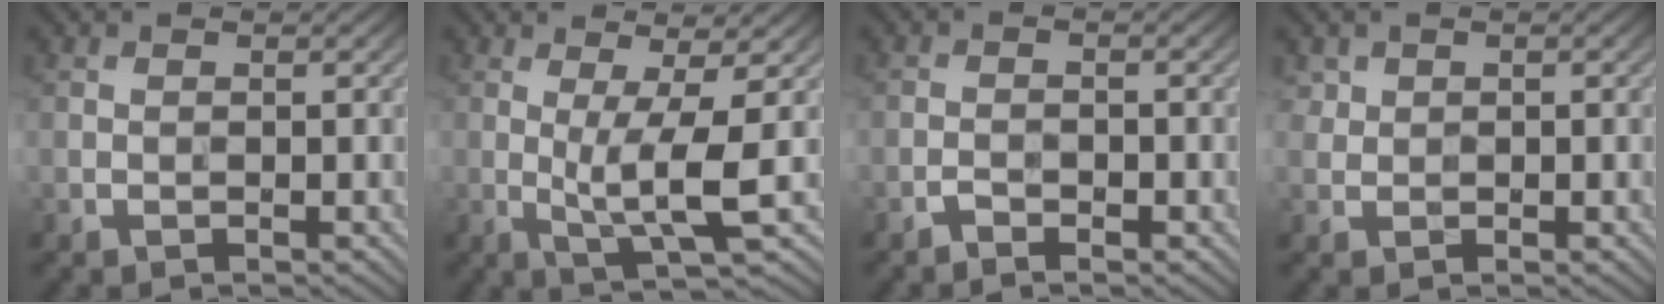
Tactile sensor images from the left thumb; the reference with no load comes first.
{"total": 5.5, "force": [0.2, 0.6, 5.4], "torque": [-0.108, 0.006, 0.008]}
{"total": 1.6, "force": [-1.3, 0.4, 0.9], "torque": [-0.017, 0.005, -0.028]}
{"total": 1.7, "force": [0.9, 1.4, 0.3], "torque": [-0.010, 0.000, 0.019]}